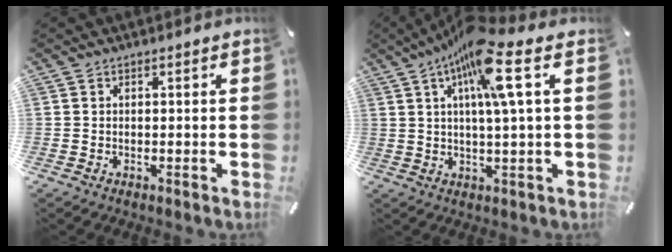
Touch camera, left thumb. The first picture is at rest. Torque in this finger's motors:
{"motor_torque": [0.12, 1.37, 1.67, -1.10, 0.45]}